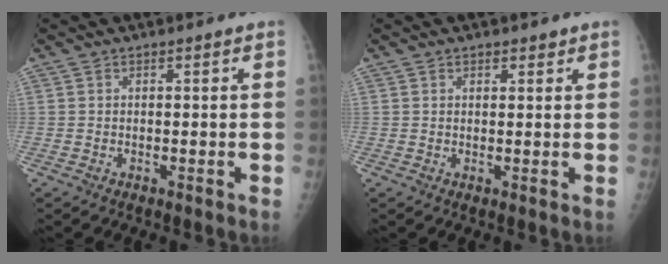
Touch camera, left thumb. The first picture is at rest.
{"total": 1.5, "force": [1.0, 0.8, 0.7], "torque": [-0.001, -0.005, 0.011]}